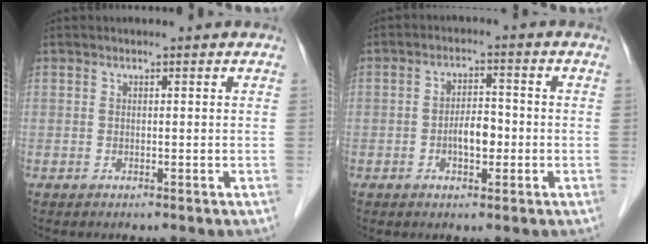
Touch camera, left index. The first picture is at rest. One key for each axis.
{"total": 4.1, "fx": -1.1, "fy": 1.9, "fz": 3.5, "tx": -0.062, "ty": 0.007, "tz": -0.020}